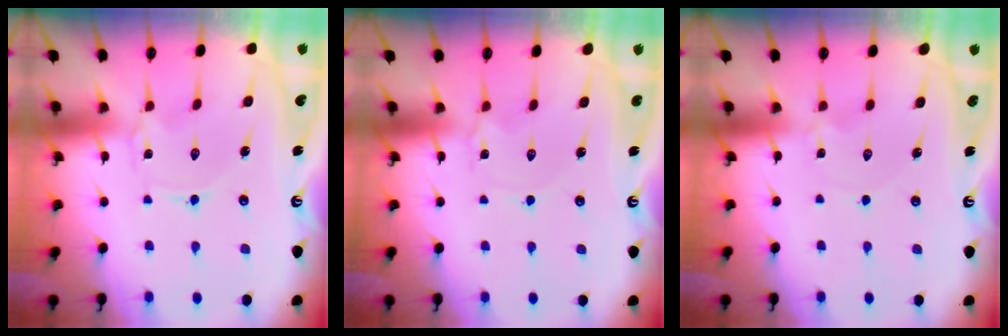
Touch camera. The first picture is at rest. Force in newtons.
{"total": 2.8, "press": 2.8, "slide": 0.3}
{"total": 0.5, "press": 0.5, "slide": 0.1}